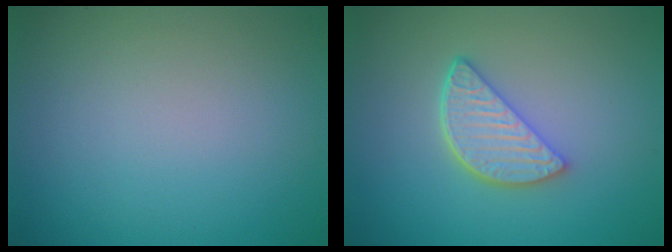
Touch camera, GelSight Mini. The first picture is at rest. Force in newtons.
{"total": 3.9, "press": 3.2, "slide": 2.3}